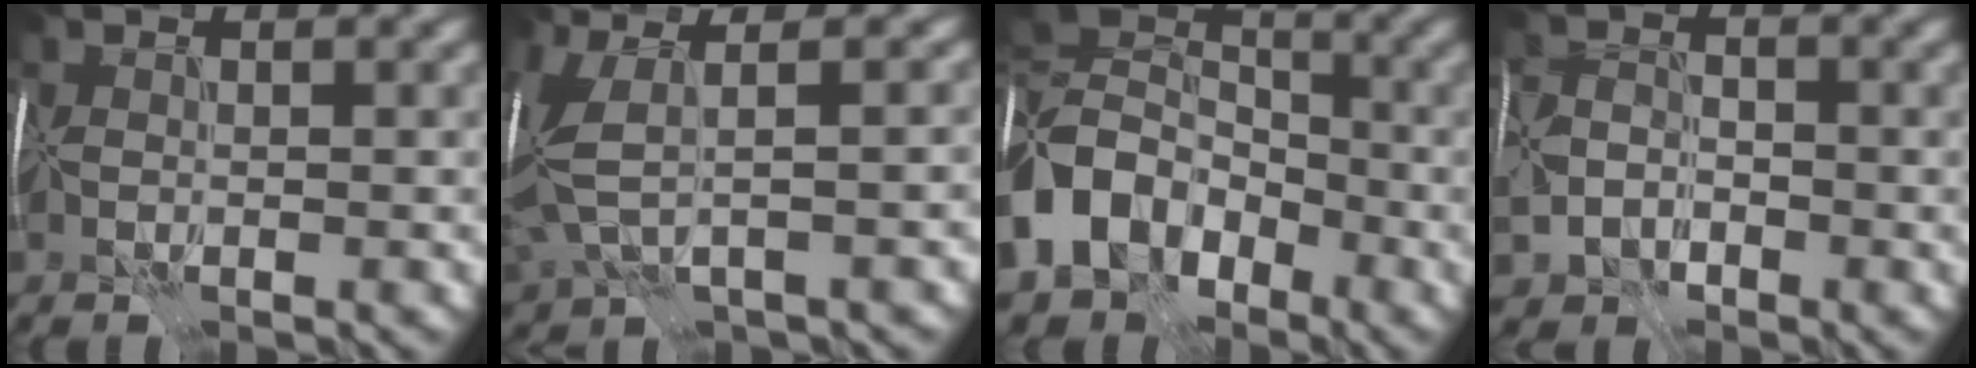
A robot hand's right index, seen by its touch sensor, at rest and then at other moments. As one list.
[{"total": 8.0, "force": [-0.5, 3.3, 7.2], "torque": [-0.176, -0.015, 0.018]}, {"total": 11.6, "force": [-4.9, 8.6, 6.0], "torque": [-0.154, -0.007, -0.111]}, {"total": 3.5, "force": [-2.1, 2.5, 1.3], "torque": [-0.034, -0.004, -0.047]}]